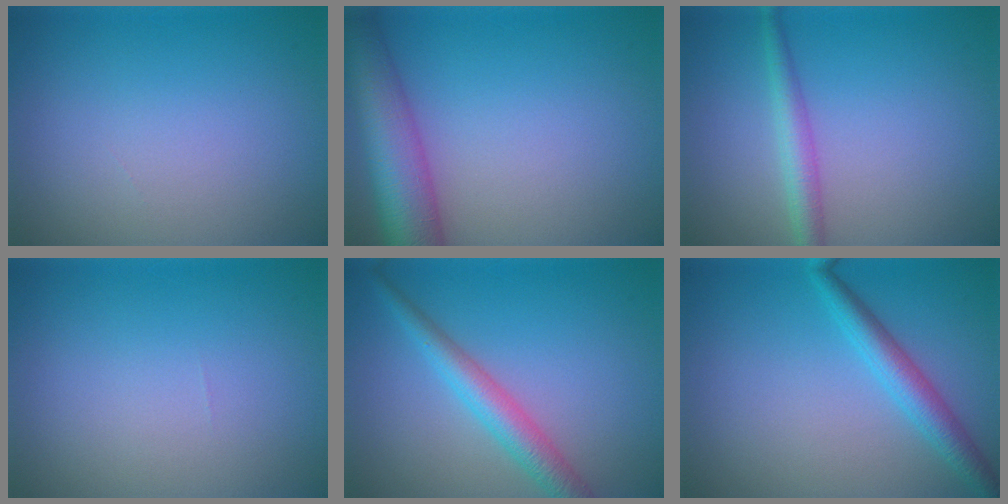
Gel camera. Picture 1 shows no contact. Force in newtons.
{"total": 8.5, "press": 8.5, "slide": 0.4}
{"total": 2.4, "press": 2.4, "slide": 0.0}
{"total": 0.0}
{"total": 3.5, "press": 3.5, "slide": 0.1}
{"total": 3.1, "press": 3.1, "slide": 0.0}